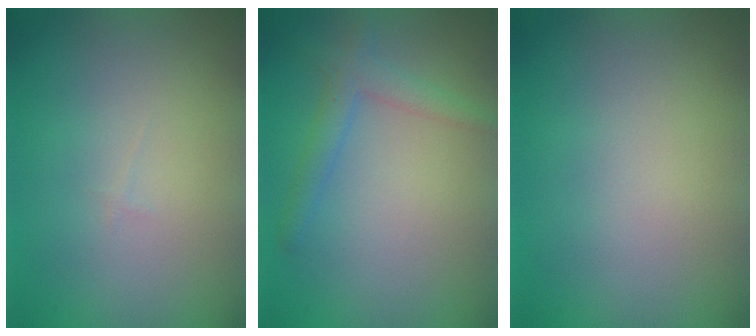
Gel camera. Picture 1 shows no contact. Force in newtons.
{"total": 2.4, "press": 2.4, "slide": 0.1}
{"total": 0.0}